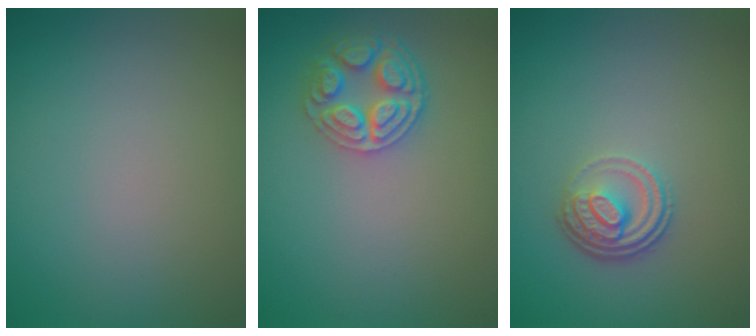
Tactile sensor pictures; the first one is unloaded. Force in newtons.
{"total": 3.8, "press": 3.5, "slide": 1.6}
{"total": 3.7, "press": 2.6, "slide": 2.6}